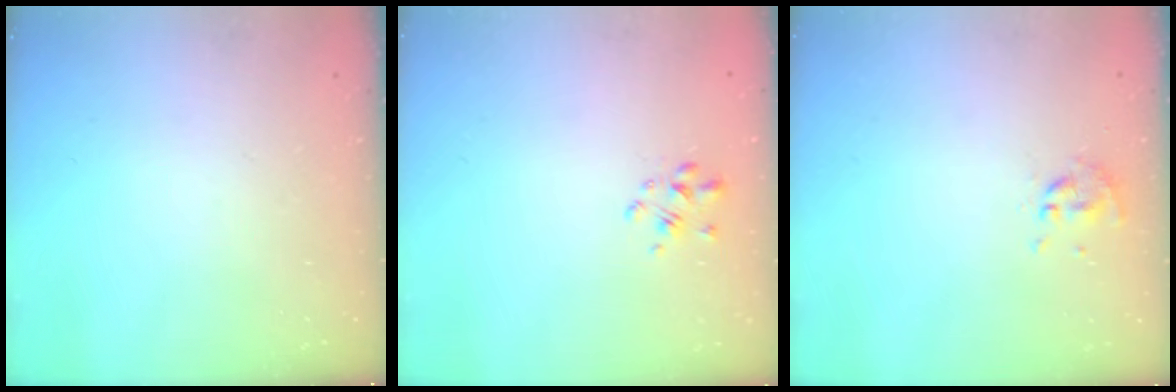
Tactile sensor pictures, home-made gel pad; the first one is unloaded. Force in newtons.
{"total": 2.5, "press": 2.3, "slide": 1.1}
{"total": 0.6, "press": 0.5, "slide": 0.1}